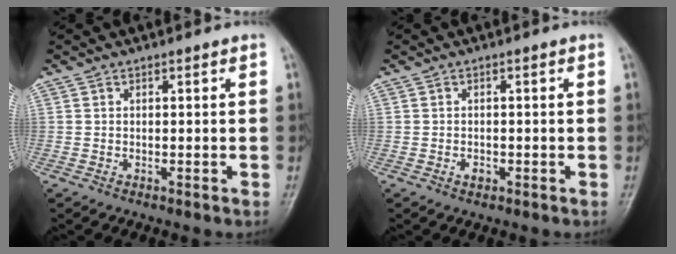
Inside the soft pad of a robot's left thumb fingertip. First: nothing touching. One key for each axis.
{"total": 1.2, "fx": -0.7, "fy": 0.8, "fz": 0.6, "tx": -0.007, "ty": 0.004, "tz": -0.010}